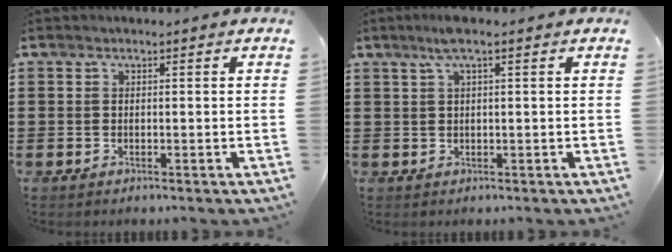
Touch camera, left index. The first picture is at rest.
{"total": 2.8, "force": [1.4, 0.1, 2.4], "torque": [-0.051, 0.002, 0.025]}